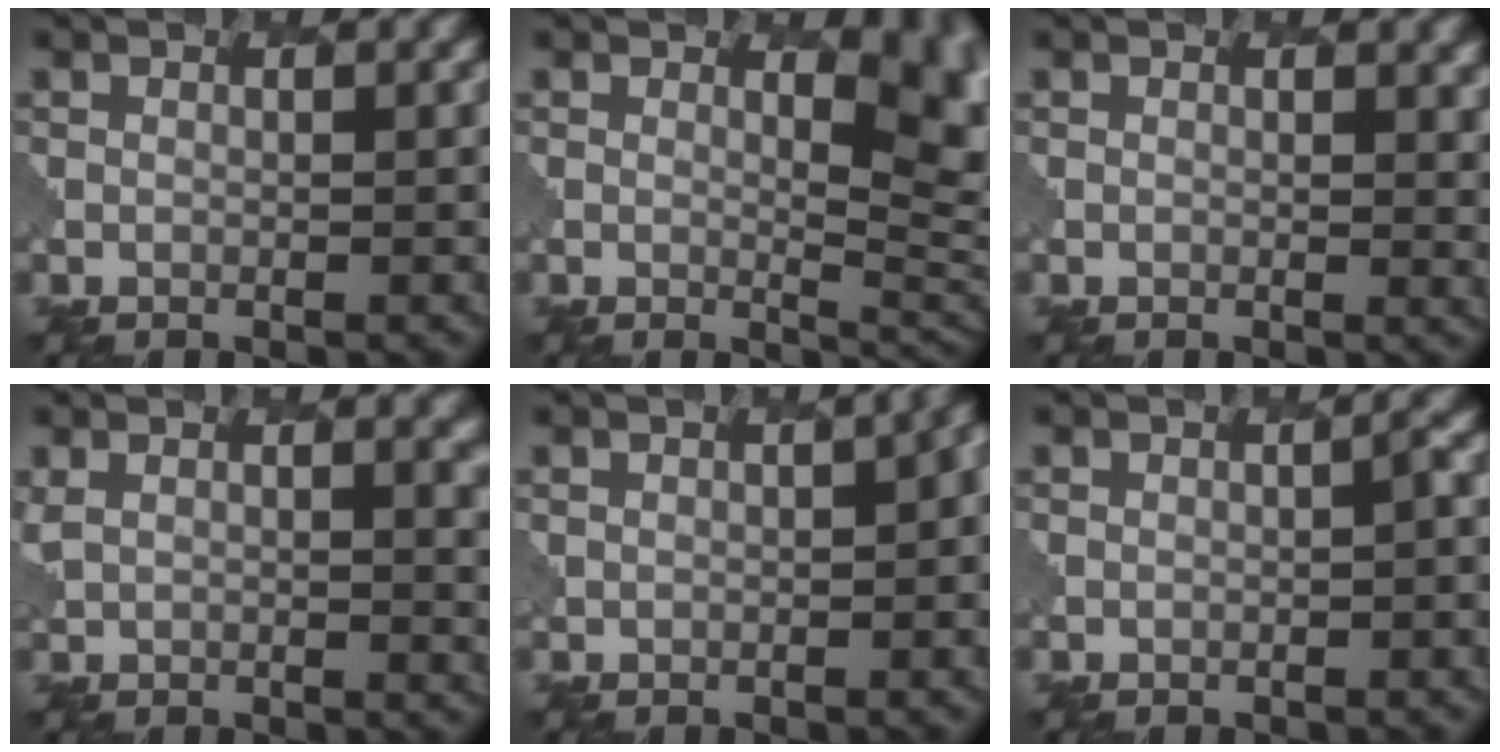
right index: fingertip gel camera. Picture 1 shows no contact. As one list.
[{"total": 7.5, "force": [2.0, 4.1, 6.0], "torque": [-0.040, -0.008, 0.035]}, {"total": 2.0, "force": [0.6, 0.9, 1.6], "torque": [-0.013, -0.003, 0.010]}, {"total": 5.3, "force": [2.4, 2.6, 3.9], "torque": [-0.033, 0.006, 0.035]}, {"total": 4.3, "force": [-0.1, 2.4, 3.5], "torque": [-0.032, -0.003, 0.013]}, {"total": 1.1, "force": [-0.2, 0.5, 0.9], "torque": [-0.014, 0.000, -0.003]}]